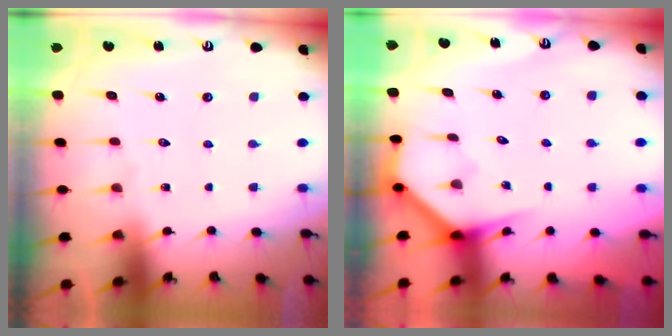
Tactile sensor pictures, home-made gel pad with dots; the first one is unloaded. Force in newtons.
{"total": 3.7, "press": 3.7, "slide": 0.2}